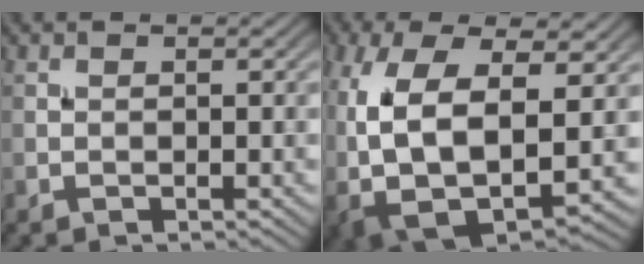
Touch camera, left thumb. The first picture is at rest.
{"total": 14.0, "force": [0.8, 8.3, 11.3], "torque": [-0.240, -0.025, 0.022]}